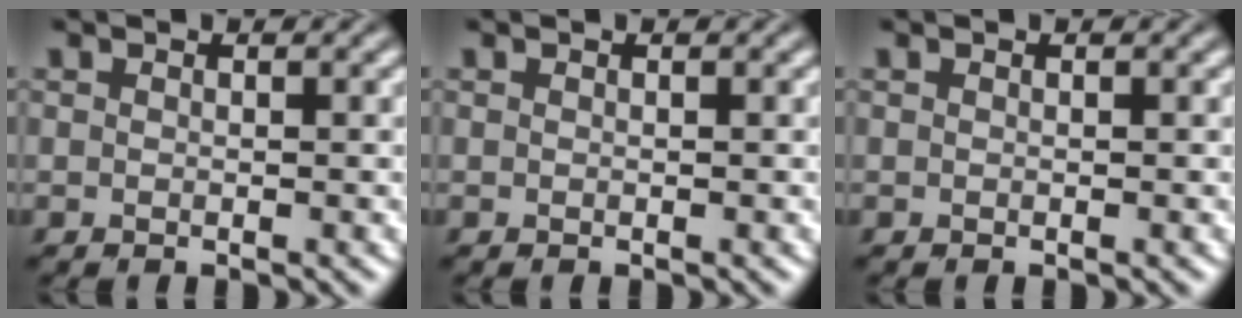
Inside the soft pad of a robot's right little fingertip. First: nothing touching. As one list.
[{"total": 0.0}, {"total": 0.0}]